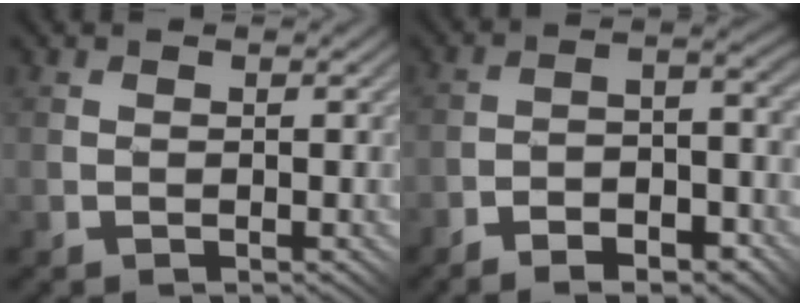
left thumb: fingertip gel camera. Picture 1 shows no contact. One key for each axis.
{"total": 8.9, "fx": -5.5, "fy": 2.9, "fz": 6.4, "tx": -0.102, "ty": -0.001, "tz": -0.090}